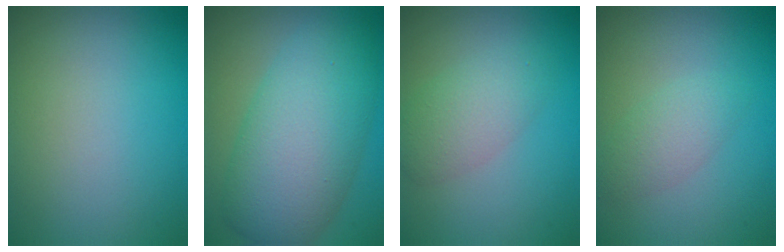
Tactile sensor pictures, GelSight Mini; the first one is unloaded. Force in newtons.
{"total": 9.5, "press": 9.5, "slide": 0.3}
{"total": 3.1, "press": 3.1, "slide": 0.0}
{"total": 2.1, "press": 2.1, "slide": 0.1}